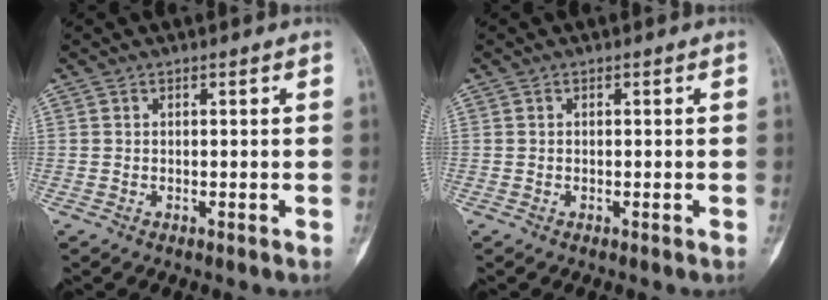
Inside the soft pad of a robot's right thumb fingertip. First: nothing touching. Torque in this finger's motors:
{"motor_torque": [-0.34, -0.35, 0.18, -0.04, -0.02]}